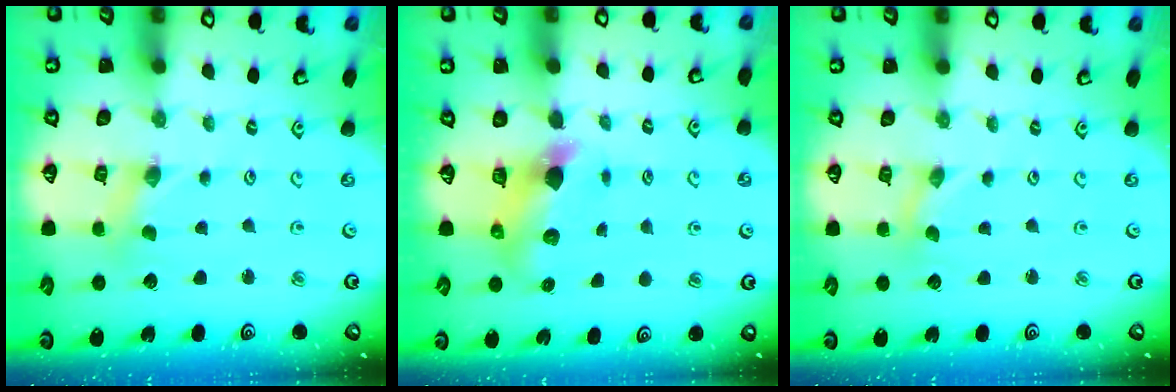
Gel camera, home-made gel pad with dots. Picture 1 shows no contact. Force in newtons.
{"total": 5.4, "press": 5.4, "slide": 0.5}
{"total": 0.0}